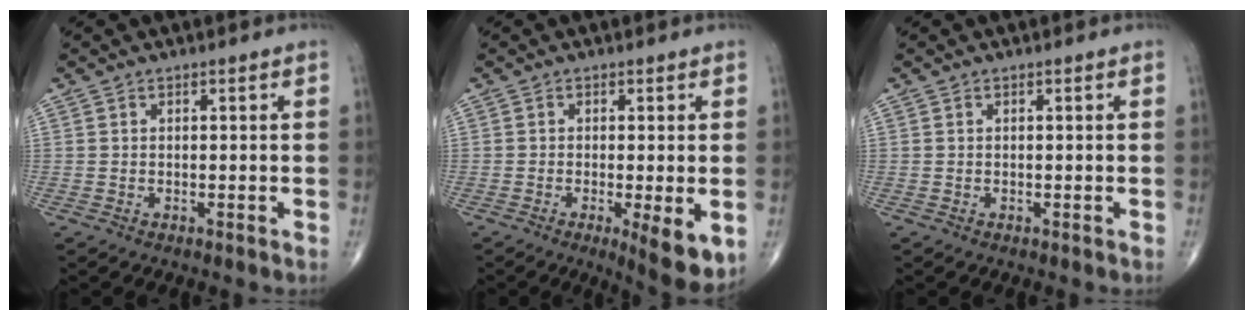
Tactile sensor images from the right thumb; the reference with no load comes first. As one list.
[{"total": 7.5, "force": [-1.9, 1.8, 7.0], "torque": [-0.102, -0.021, -0.026]}, {"total": 0.0}]